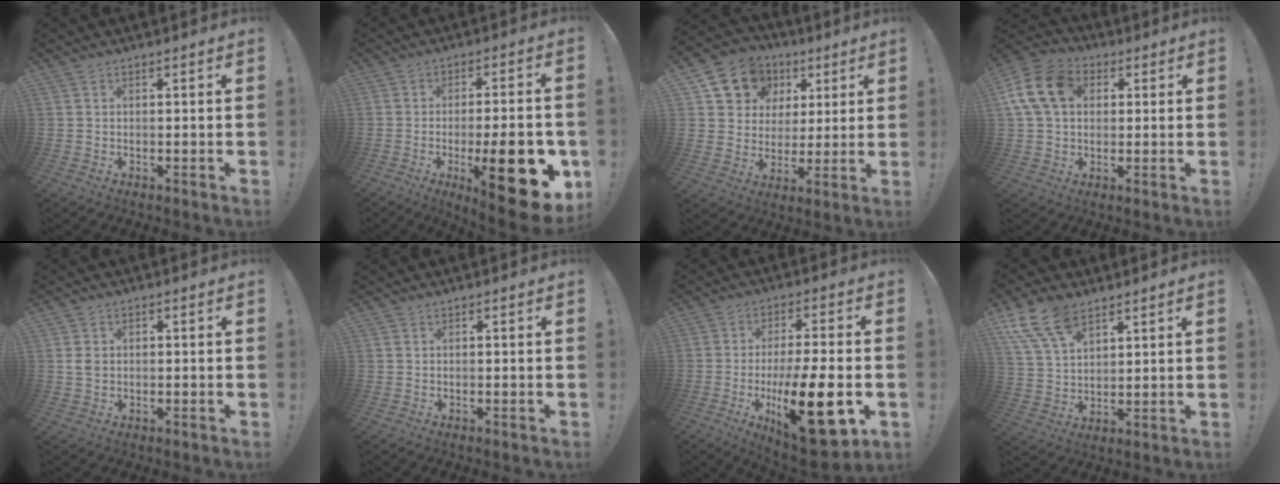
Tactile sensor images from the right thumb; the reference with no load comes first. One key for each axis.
{"total": 20.7, "fx": -6.5, "fy": 6.2, "fz": 18.6, "tx": -0.246, "ty": 0.020, "tz": -0.086}
{"total": 12.3, "fx": 5.7, "fy": 10.3, "fz": 3.6, "tx": -0.060, "ty": -0.029, "tz": 0.118}
{"total": 14.5, "fx": 3.7, "fy": 10.9, "fz": 8.8, "tx": -0.164, "ty": 0.007, "tz": 0.076}
{"total": 2.1, "fx": 0.0, "fy": 1.7, "fz": 1.2, "tx": -0.019, "ty": 0.006, "tz": 0.000}
{"total": 0.0}
{"total": 22.6, "fx": -6.0, "fy": 7.0, "fz": 20.6, "tx": -0.322, "ty": 0.022, "tz": -0.083}
{"total": 12.0, "fx": 7.9, "fy": 6.3, "fz": 6.5, "tx": -0.137, "ty": -0.023, "tz": 0.156}